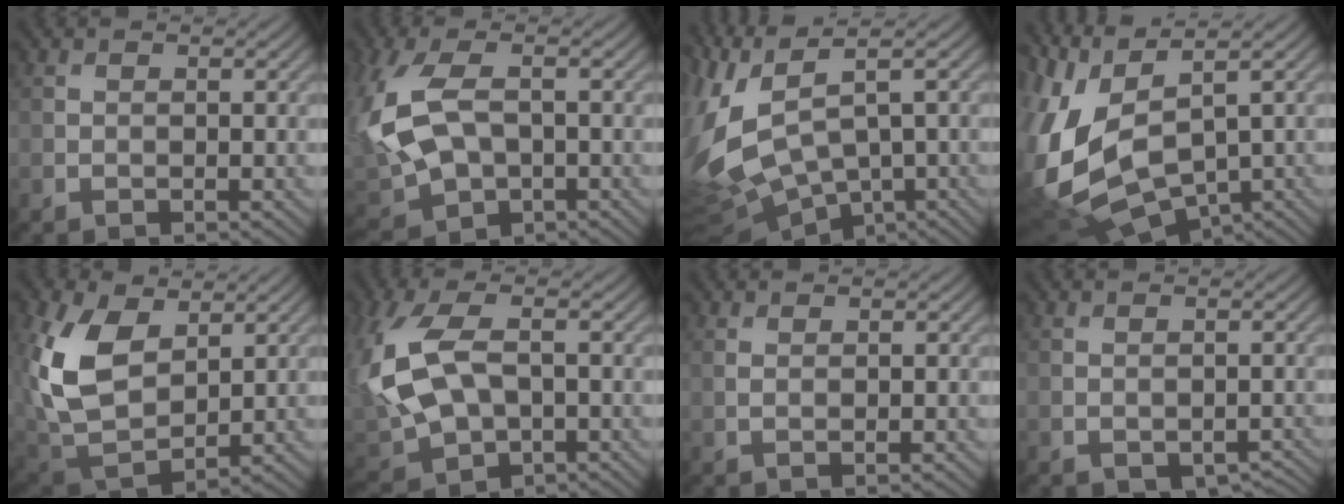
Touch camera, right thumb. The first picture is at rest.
{"total": 11.4, "force": [-0.5, 7.1, 8.9], "torque": [-0.246, -0.013, -0.009]}
{"total": 14.5, "force": [0.2, 8.0, 12.1], "torque": [-0.342, -0.026, 0.042]}
{"total": 12.7, "force": [0.4, 7.0, 10.7], "torque": [-0.285, -0.022, 0.032]}
{"total": 12.5, "force": [3.7, 7.7, 9.1], "torque": [-0.240, 0.003, 0.075]}
{"total": 12.5, "force": [0.1, 7.5, 10.0], "torque": [-0.272, -0.011, 0.001]}
{"total": 0.8, "force": [0.4, 0.1, 0.7], "torque": [-0.017, 0.003, 0.009]}
{"total": 2.3, "force": [-1.1, 1.5, 1.4], "torque": [-0.021, -0.014, -0.004]}